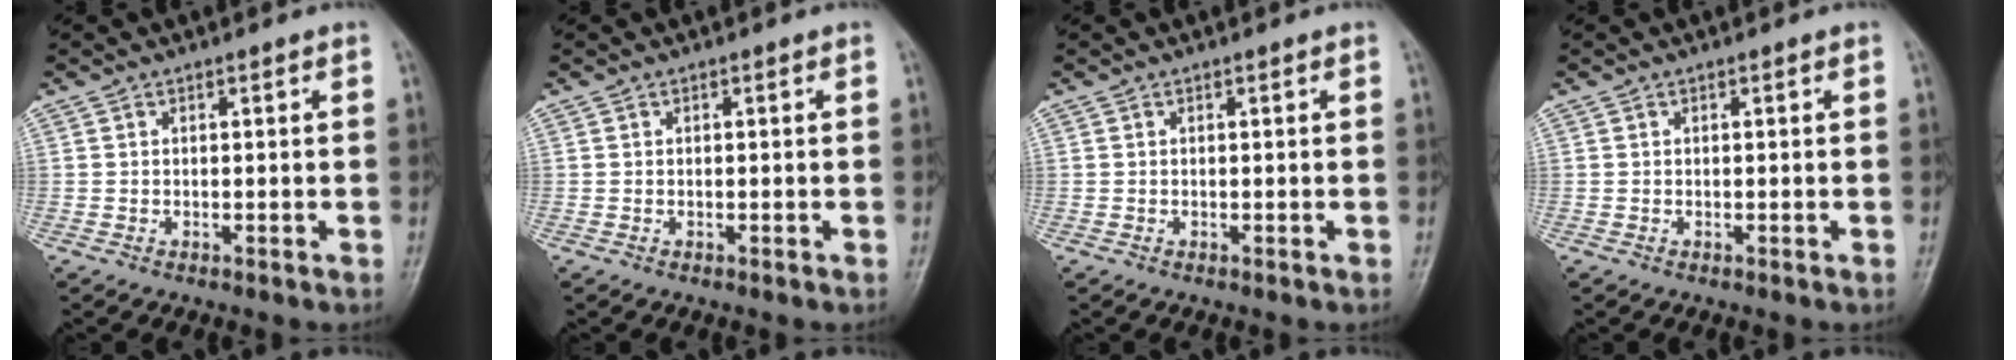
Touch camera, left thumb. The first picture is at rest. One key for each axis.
{"total": 0.0}
{"total": 0.0}
{"total": 0.0}